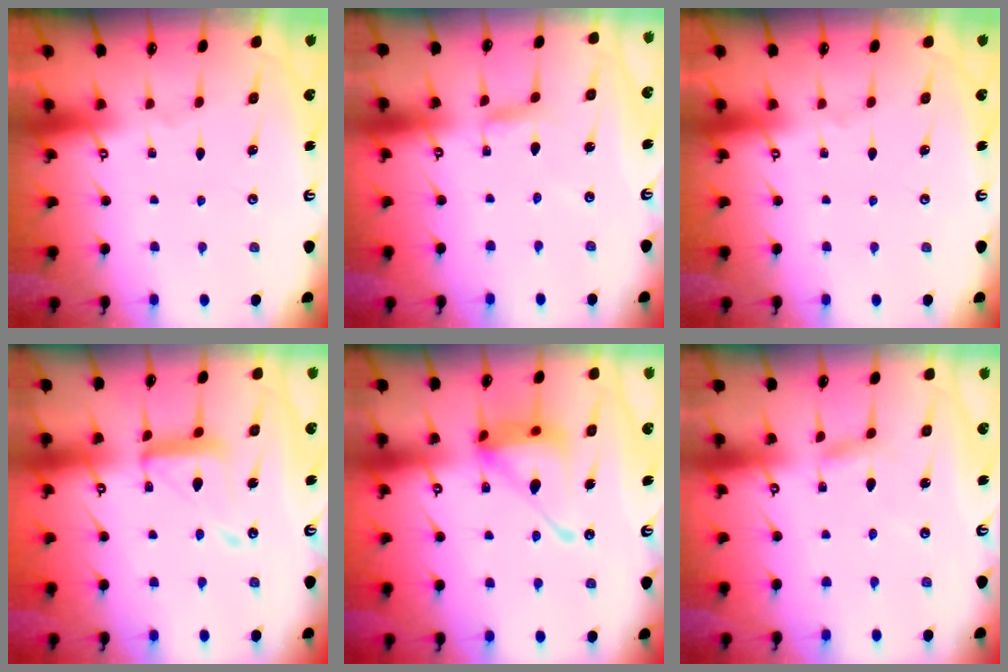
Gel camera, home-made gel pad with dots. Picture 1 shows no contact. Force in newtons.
{"total": 2.3, "press": 2.3, "slide": 0.2}
{"total": 0.0}
{"total": 12.5, "press": 12.4, "slide": 1.1}
{"total": 16.1, "press": 16.0, "slide": 1.6}
{"total": 2.3, "press": 2.3, "slide": 0.1}